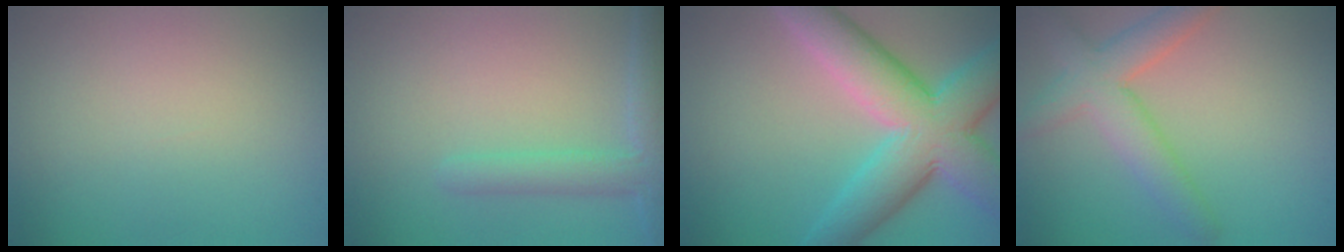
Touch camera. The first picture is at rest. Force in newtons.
{"total": 3.4, "press": 3.4, "slide": 0.2}
{"total": 9.8, "press": 9.7, "slide": 0.6}
{"total": 4.6, "press": 4.6, "slide": 0.2}